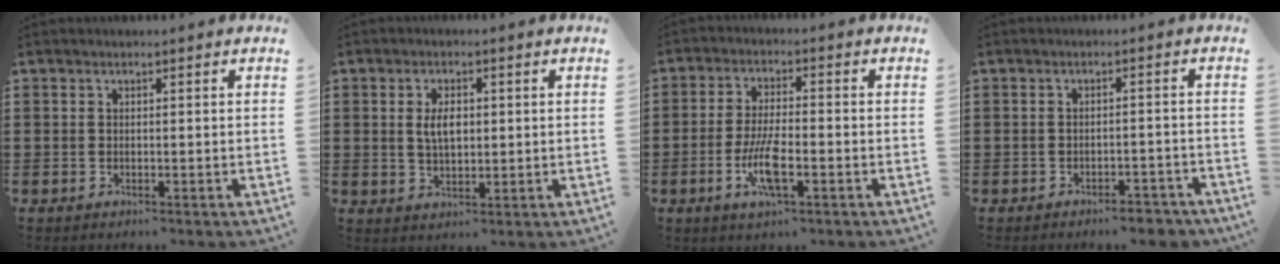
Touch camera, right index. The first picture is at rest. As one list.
[{"total": 4.0, "force": [0.5, 2.1, 3.4], "torque": [-0.062, 0.005, 0.006]}, {"total": 6.7, "force": [-2.4, 1.7, 6.0], "torque": [-0.131, -0.010, -0.049]}, {"total": 2.8, "force": [-2.7, 0.3, 0.8], "torque": [-0.016, 0.003, -0.054]}]